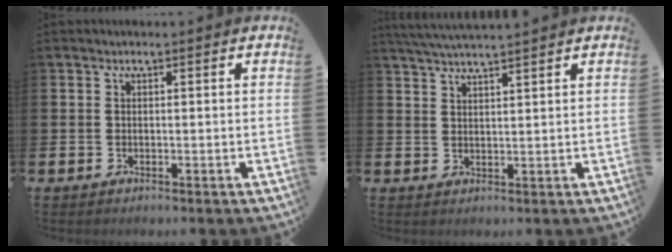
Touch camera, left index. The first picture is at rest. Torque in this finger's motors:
{"motor_torque": [0.45, -1.19, 0.03, 0.04]}